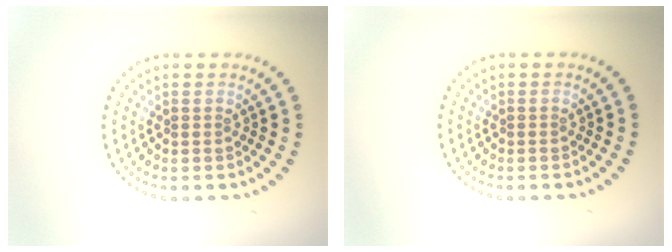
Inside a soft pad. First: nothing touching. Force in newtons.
{"total": 0.0}